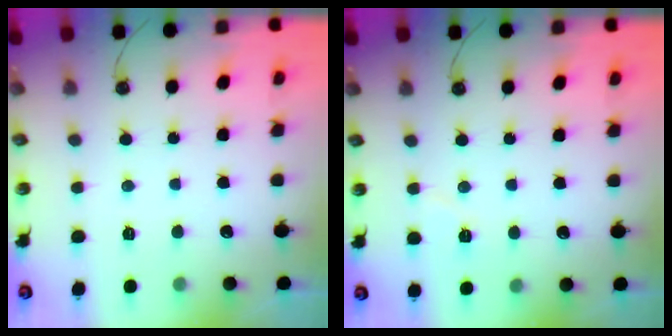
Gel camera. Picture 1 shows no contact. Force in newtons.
{"total": 4.5, "press": 3.8, "slide": 2.4}